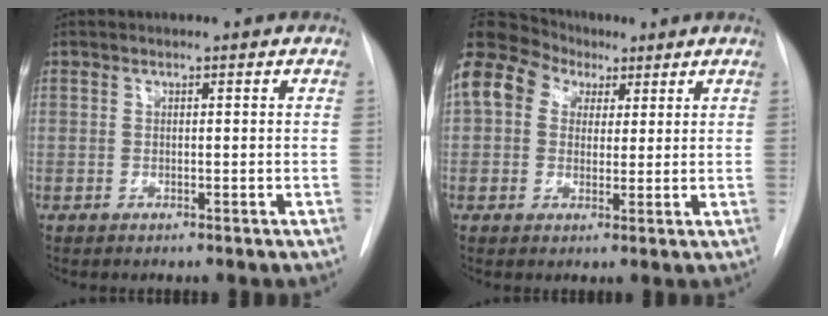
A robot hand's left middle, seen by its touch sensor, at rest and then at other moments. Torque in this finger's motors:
{"motor_torque": [1.11, -1.03, 0.29, 0.07]}